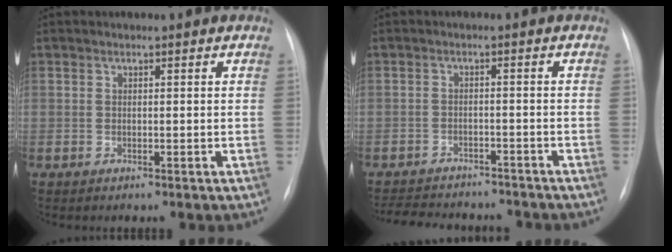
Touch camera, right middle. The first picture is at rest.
{"total": 12.8, "force": [-11.4, 4.2, 3.9], "torque": [-0.078, 0.007, -0.148]}